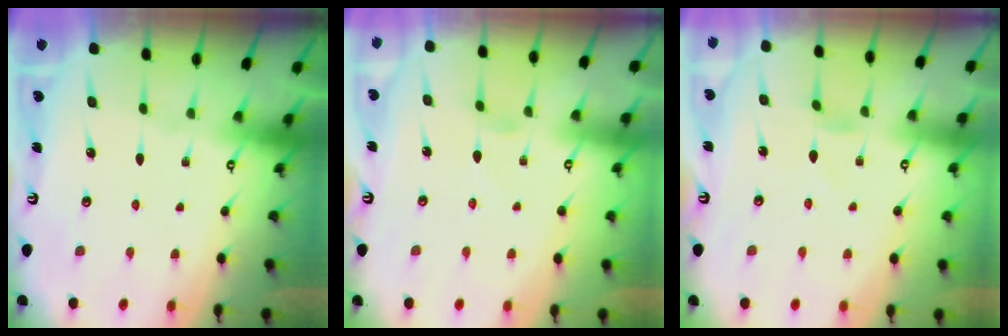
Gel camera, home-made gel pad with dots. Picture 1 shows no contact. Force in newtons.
{"total": 0.0}
{"total": 1.2, "press": 1.2, "slide": 0.3}